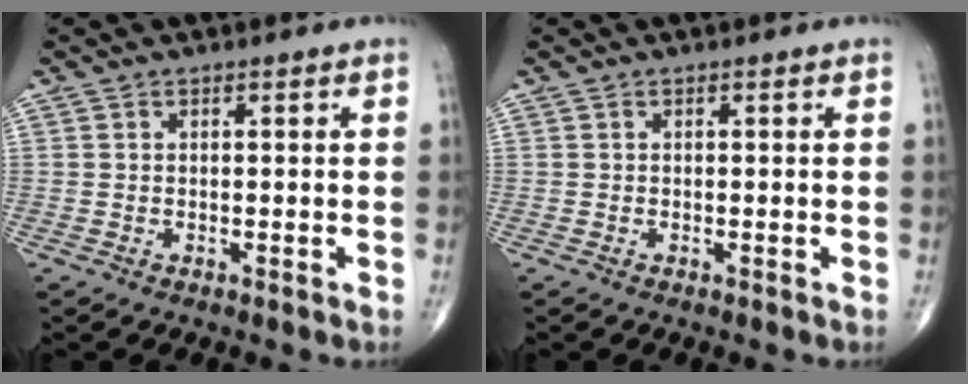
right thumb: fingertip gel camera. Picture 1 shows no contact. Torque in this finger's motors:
{"motor_torque": [-0.07, 0.07, 0.01, 0.01, 0.02]}